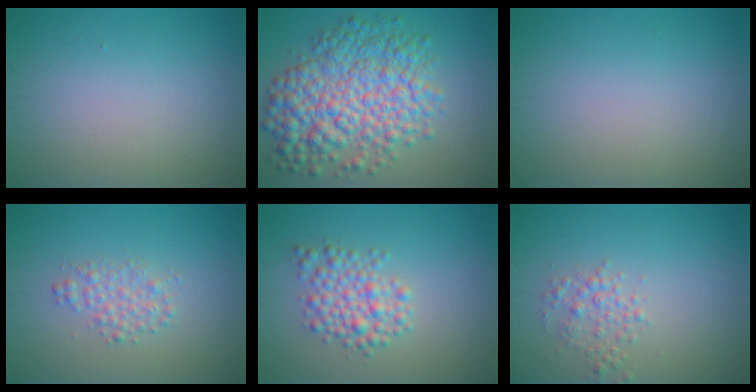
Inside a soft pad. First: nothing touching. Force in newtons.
{"total": 9.0, "press": 9.0, "slide": 0.1}
{"total": 0.0}
{"total": 2.0, "press": 2.0, "slide": 0.0}
{"total": 3.6, "press": 3.6, "slide": 0.1}
{"total": 1.9, "press": 1.9, "slide": 0.0}